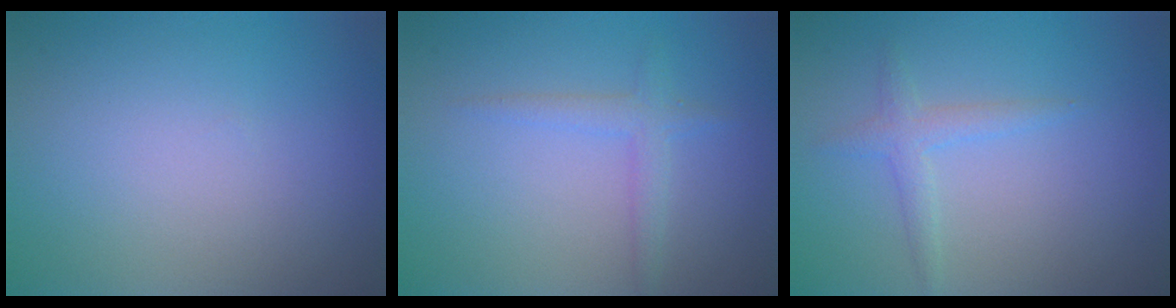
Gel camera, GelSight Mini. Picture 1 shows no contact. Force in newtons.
{"total": 1.8, "press": 1.8, "slide": 0.2}
{"total": 1.7, "press": 1.7, "slide": 0.0}